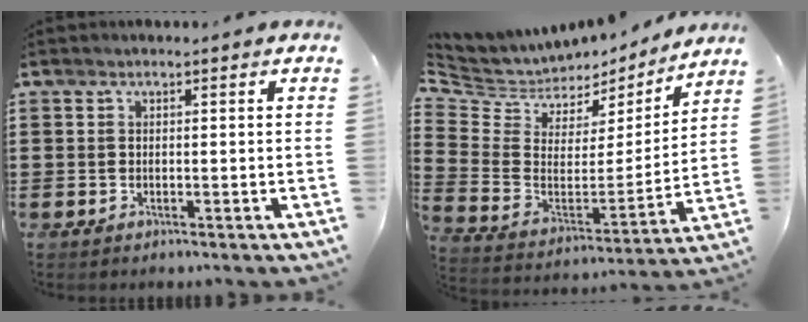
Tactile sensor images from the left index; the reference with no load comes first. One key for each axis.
{"total": 5.7, "fx": 4.6, "fy": 3.2, "fz": 1.0, "tx": -0.057, "ty": -0.044, "tz": 0.079}